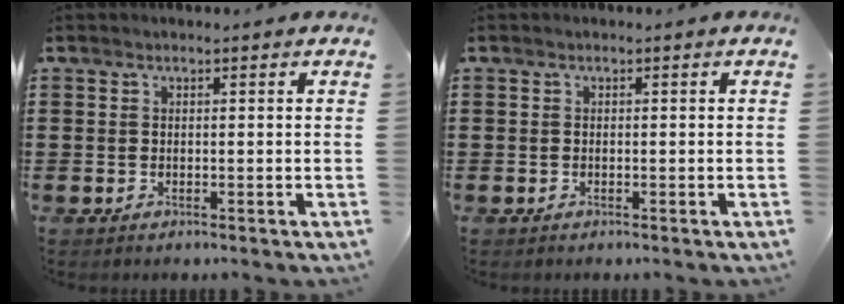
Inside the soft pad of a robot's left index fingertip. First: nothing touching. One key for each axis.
{"total": 0.0}